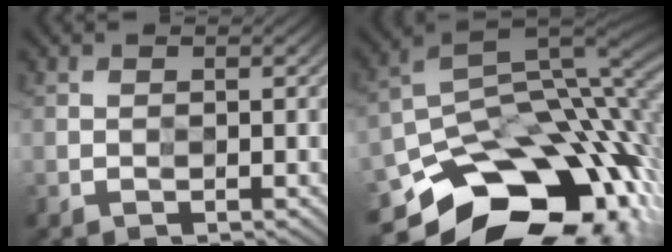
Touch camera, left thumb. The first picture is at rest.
{"total": 17.9, "force": [-9.3, 11.0, 10.6], "torque": [-0.164, -0.023, -0.141]}